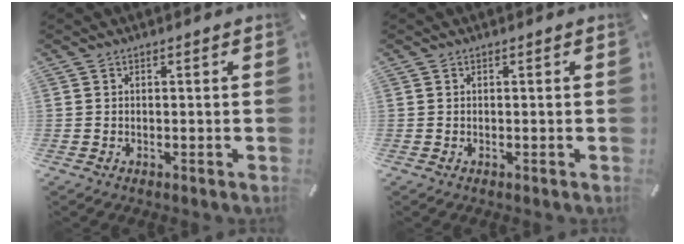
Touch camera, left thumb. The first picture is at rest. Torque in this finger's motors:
{"motor_torque": [-0.03, 0.12, -0.09, 0.03, -0.02]}